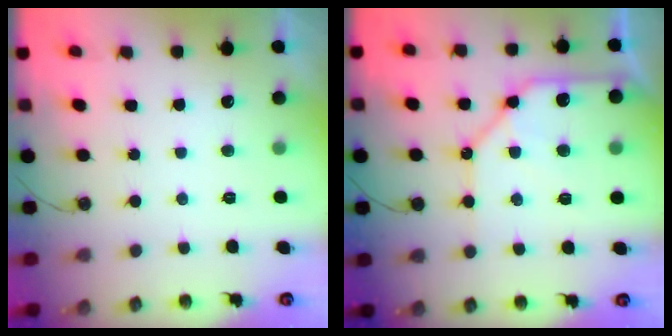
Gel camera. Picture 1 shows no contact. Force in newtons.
{"total": 13.7, "press": 13.5, "slide": 1.7}